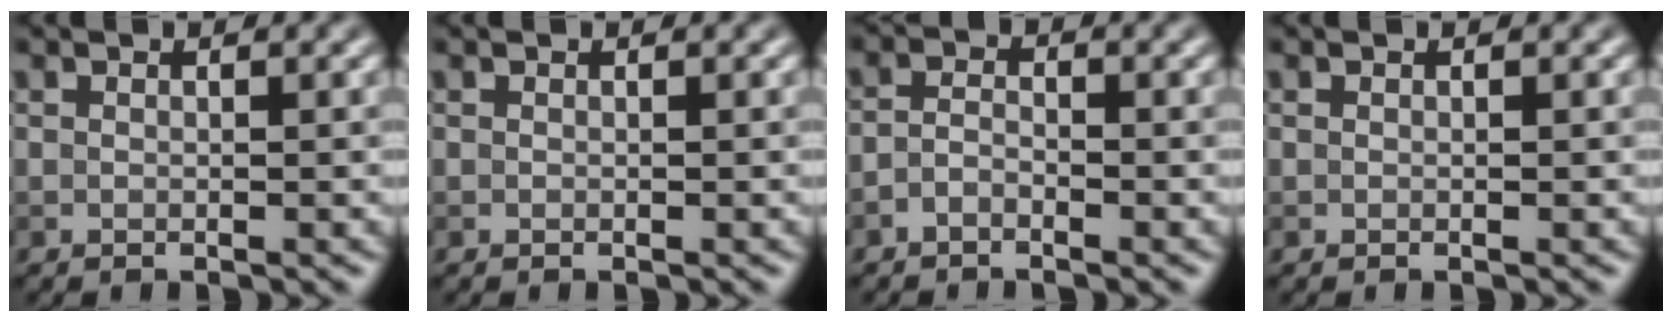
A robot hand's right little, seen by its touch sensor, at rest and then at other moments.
{"total": 0.0}
{"total": 1.4, "force": [-1.0, 0.6, 0.8], "torque": [-0.017, 0.004, -0.025]}
{"total": 0.0}